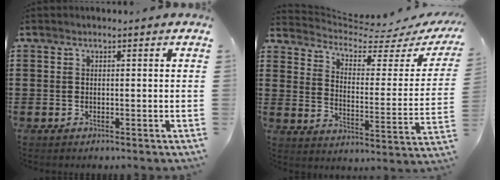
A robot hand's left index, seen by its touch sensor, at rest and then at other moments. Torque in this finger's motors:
{"motor_torque": [0.00, 0.00, 0.09, 0.00]}